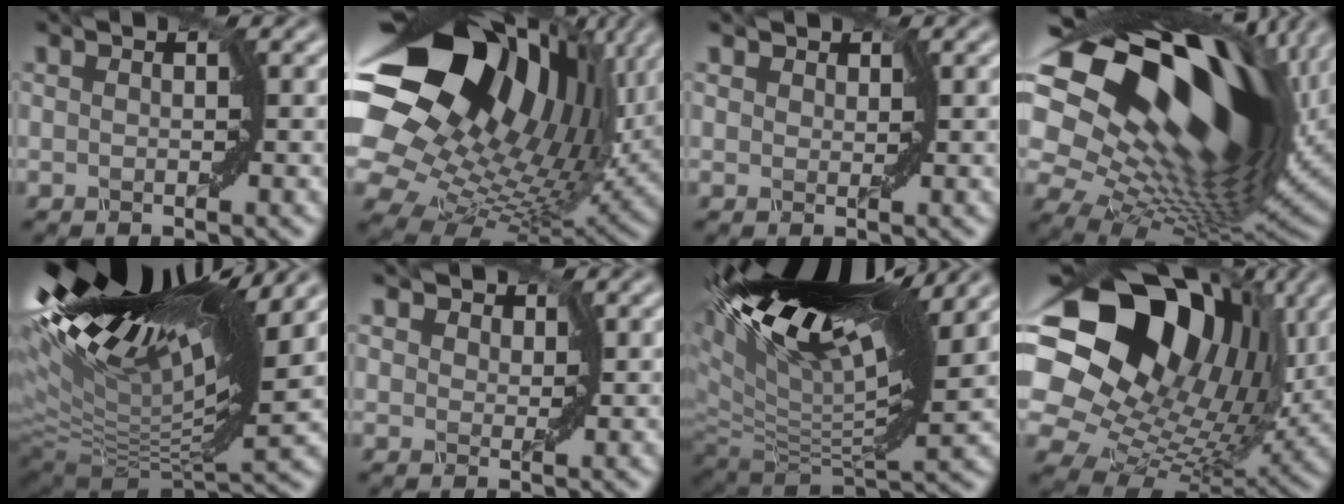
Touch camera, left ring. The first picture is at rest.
{"total": 19.4, "force": [8.3, 12.6, 12.1], "torque": [-0.259, 0.023, 0.149]}
{"total": 1.2, "force": [0.9, 0.7, 0.4], "torque": [-0.014, 0.003, 0.009]}
{"total": 21.0, "force": [6.1, 11.7, 16.2], "torque": [-0.296, 0.018, 0.113]}
{"total": 17.9, "force": [8.3, 4.7, 15.2], "torque": [-0.260, 0.031, 0.142]}
{"total": 2.7, "force": [2.0, 1.5, 1.1], "torque": [-0.033, -0.004, 0.028]}
{"total": 16.6, "force": [8.6, 6.2, 12.8], "torque": [-0.251, 0.035, 0.145]}
{"total": 18.2, "force": [6.8, 12.9, 10.9], "torque": [-0.219, 0.031, 0.123]}